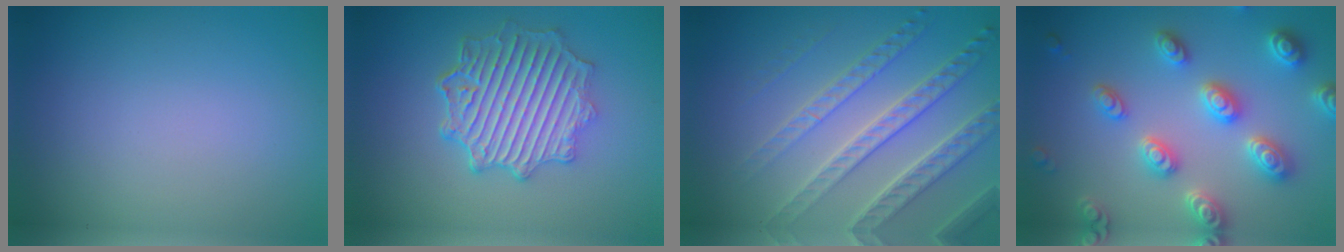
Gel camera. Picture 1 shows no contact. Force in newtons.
{"total": 6.1, "press": 5.1, "slide": 3.3}
{"total": 6.5, "press": 4.8, "slide": 4.4}
{"total": 5.3, "press": 5.2, "slide": 1.2}